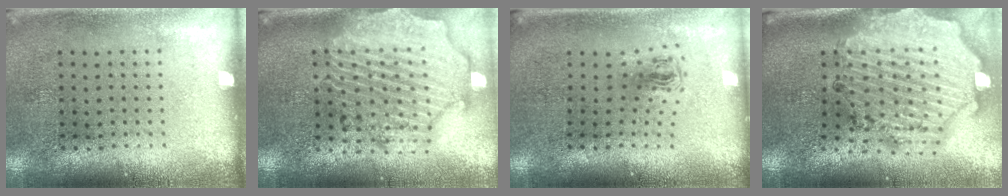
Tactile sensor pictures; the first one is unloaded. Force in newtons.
{"total": 3.0, "press": 2.6, "slide": 1.5}
{"total": 0.6, "press": 0.3, "slide": 0.6}
{"total": 2.9, "press": 2.6, "slide": 1.2}